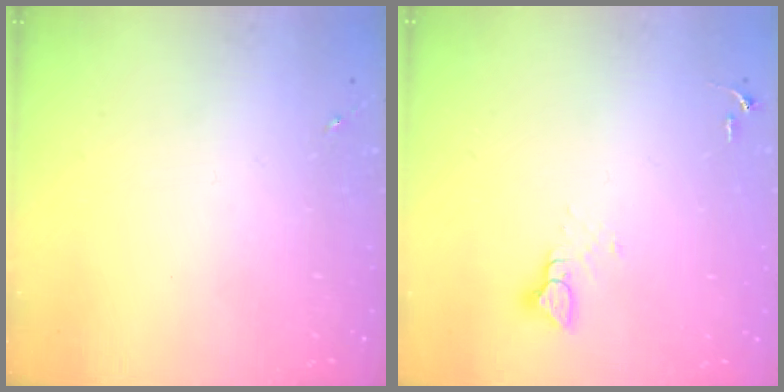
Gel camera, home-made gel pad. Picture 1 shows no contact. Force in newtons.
{"total": 3.6, "press": 3.6, "slide": 0.2}